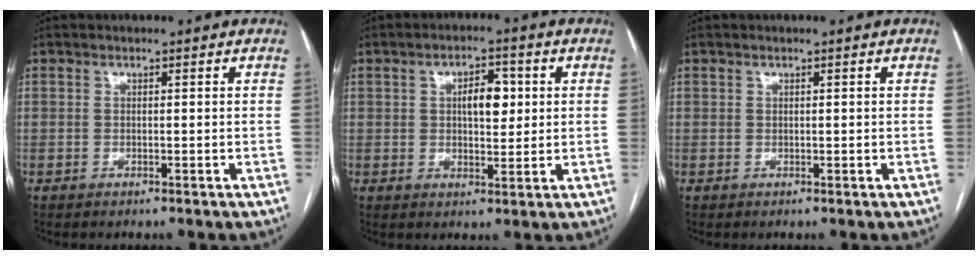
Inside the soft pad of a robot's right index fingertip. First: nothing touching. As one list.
[{"total": 5.5, "force": [1.2, 2.6, 4.6], "torque": [-0.071, 0.010, 0.021]}, {"total": 0.0}]